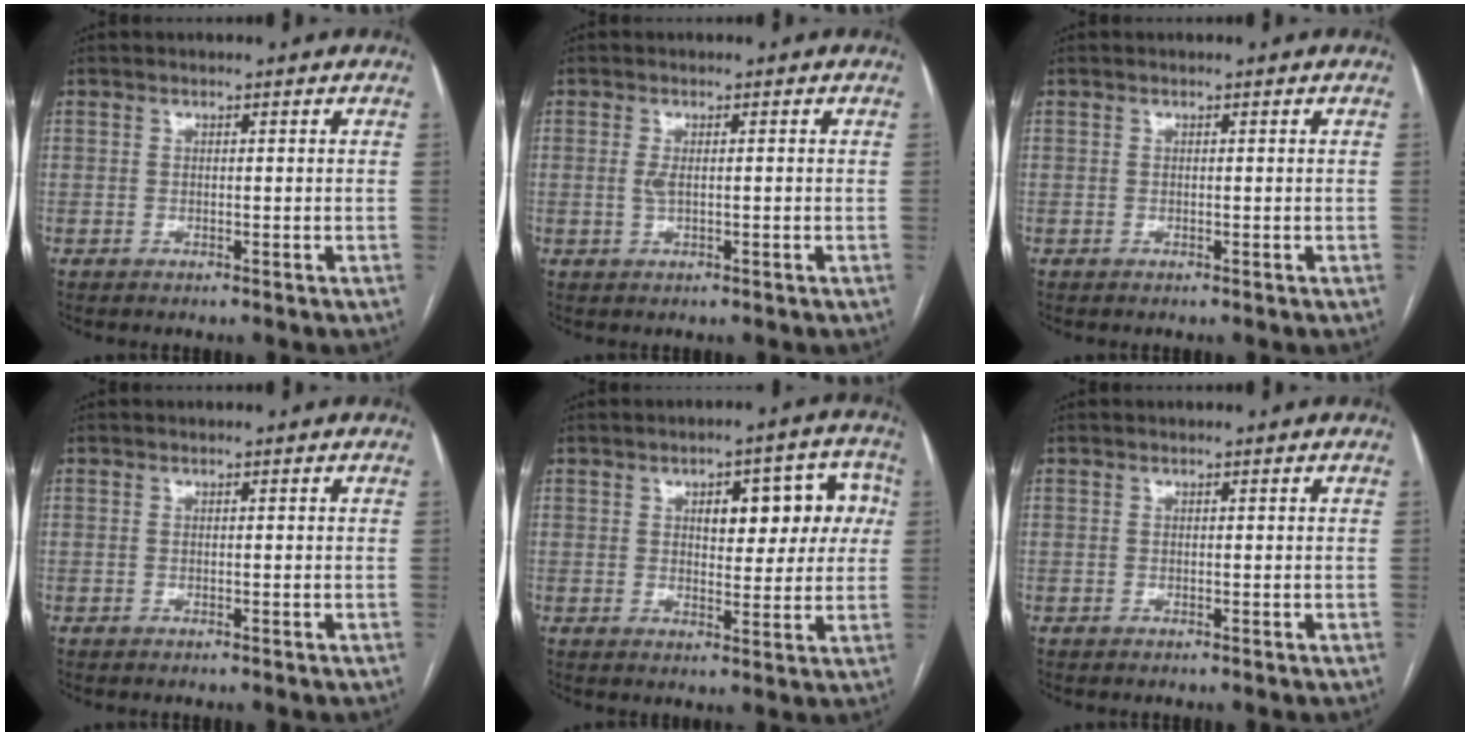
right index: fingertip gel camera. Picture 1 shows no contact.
{"total": 1.9, "force": [-0.1, 0.7, 1.7], "torque": [-0.038, -0.002, 0.001]}
{"total": 0.0}
{"total": 0.0}
{"total": 9.6, "force": [2.4, 4.3, 8.2], "torque": [-0.088, 0.031, 0.031]}
{"total": 0.0}